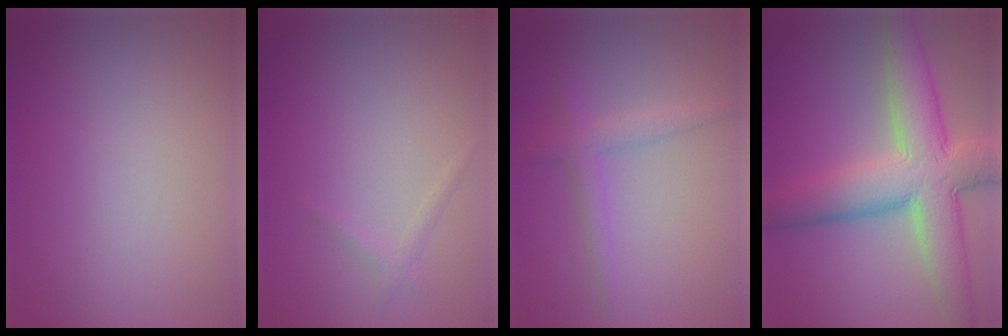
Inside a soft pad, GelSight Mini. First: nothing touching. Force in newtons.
{"total": 0.9, "press": 0.9, "slide": 0.1}
{"total": 2.3, "press": 2.3, "slide": 0.2}
{"total": 9.8, "press": 9.8, "slide": 0.5}